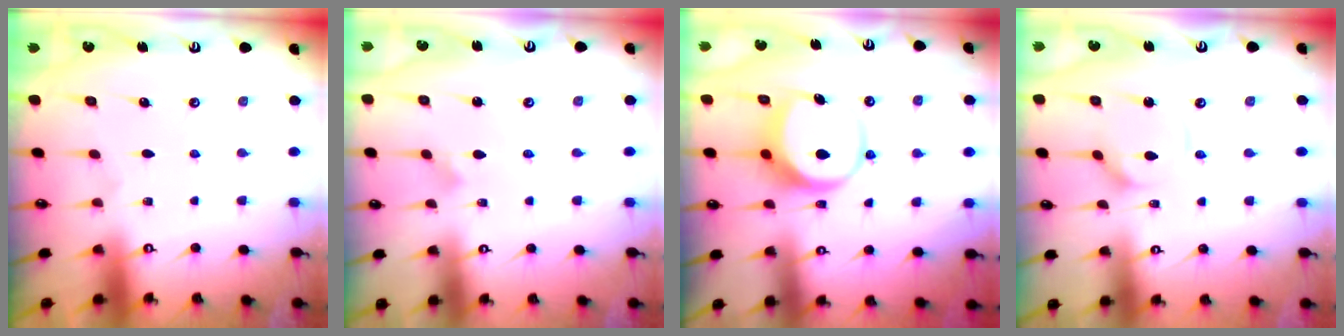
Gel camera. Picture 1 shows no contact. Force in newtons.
{"total": 2.0, "press": 2.0, "slide": 0.1}
{"total": 8.7, "press": 8.6, "slide": 0.9}
{"total": 4.6, "press": 4.6, "slide": 0.4}